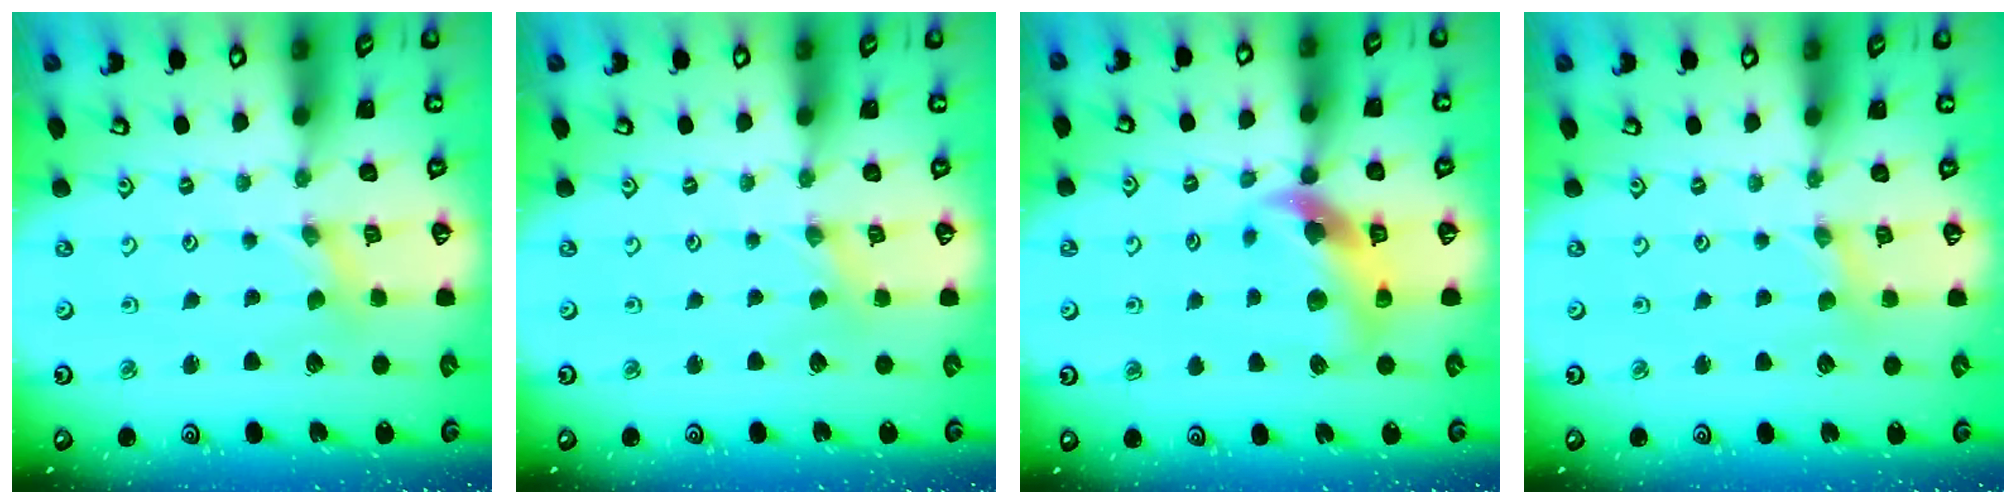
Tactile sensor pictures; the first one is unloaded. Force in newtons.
{"total": 0.0}
{"total": 11.2, "press": 11.1, "slide": 1.3}
{"total": 1.5, "press": 1.5, "slide": 0.3}